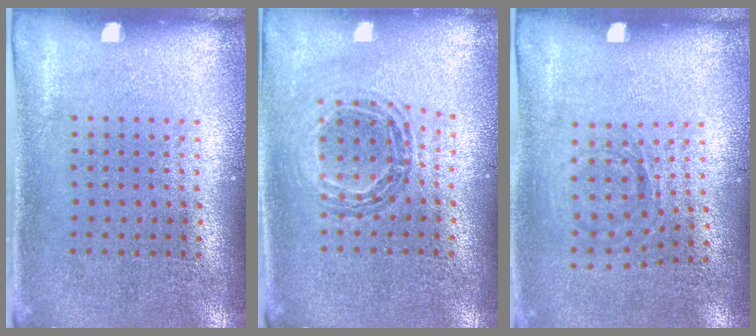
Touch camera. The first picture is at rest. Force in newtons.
{"total": 0.9, "press": 0.9, "slide": 0.2}
{"total": 0.9, "press": 0.8, "slide": 0.4}